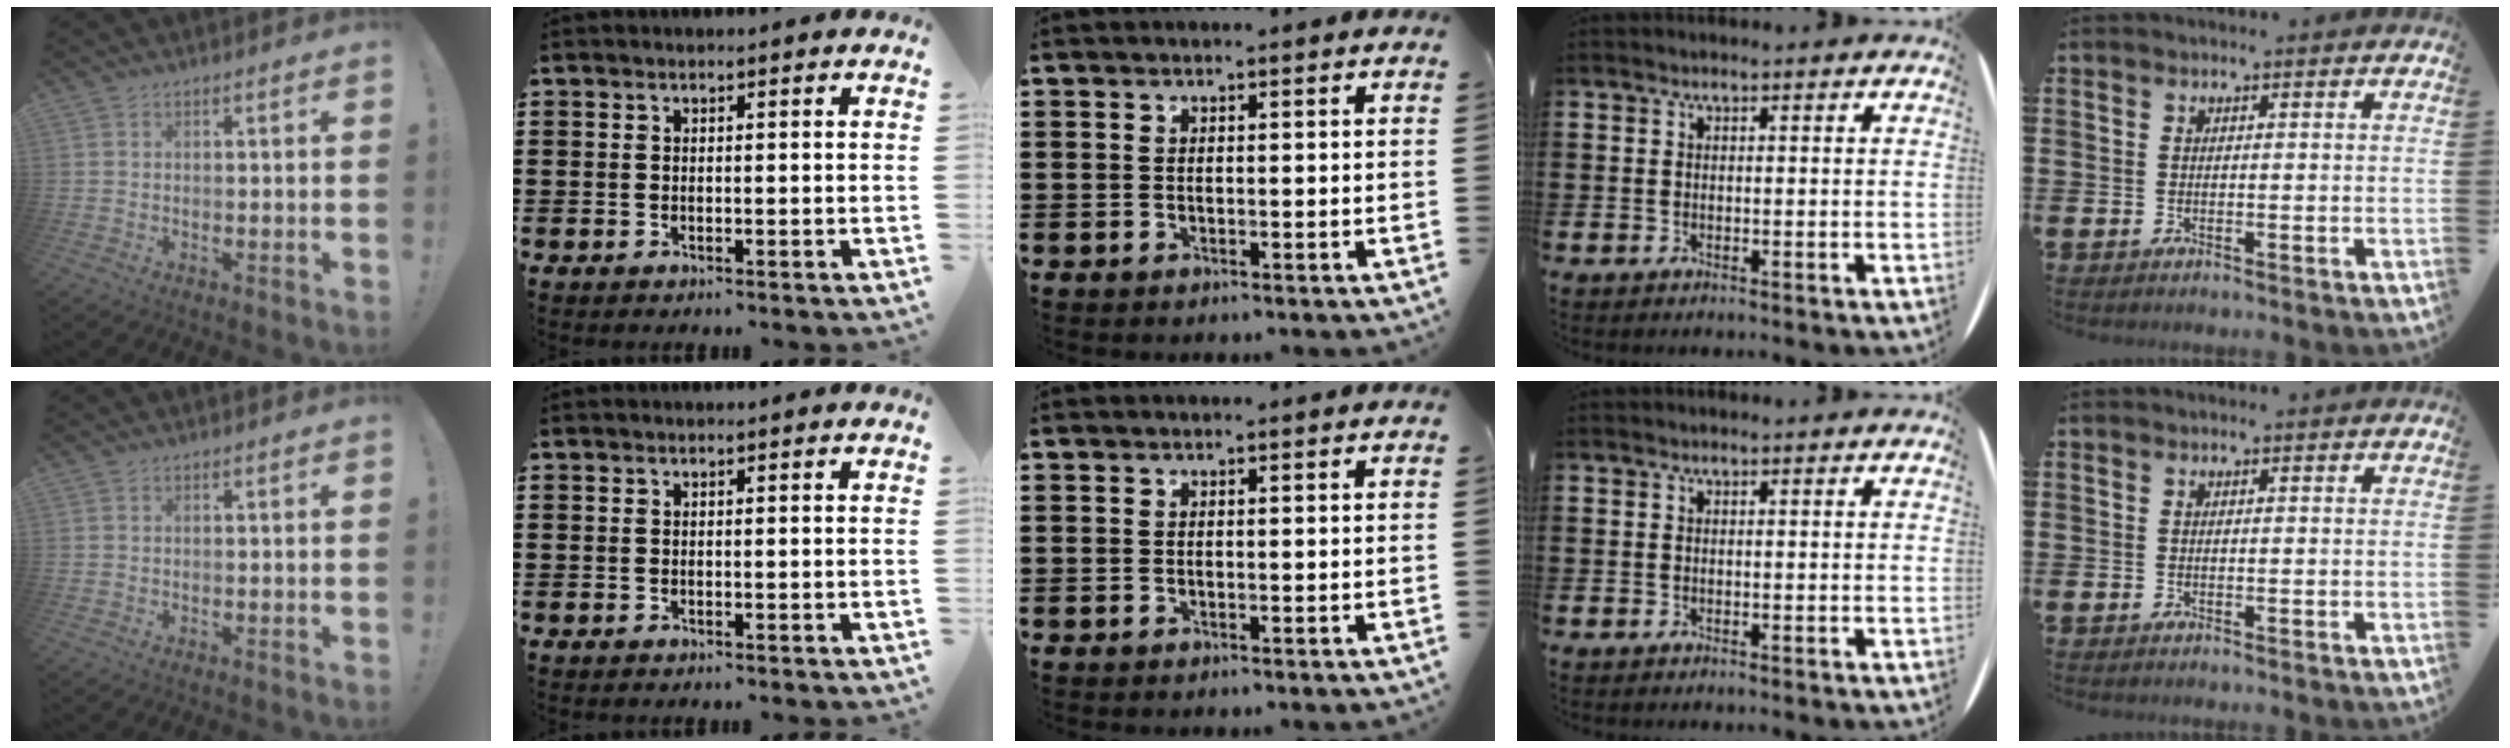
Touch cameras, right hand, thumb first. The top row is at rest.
{}